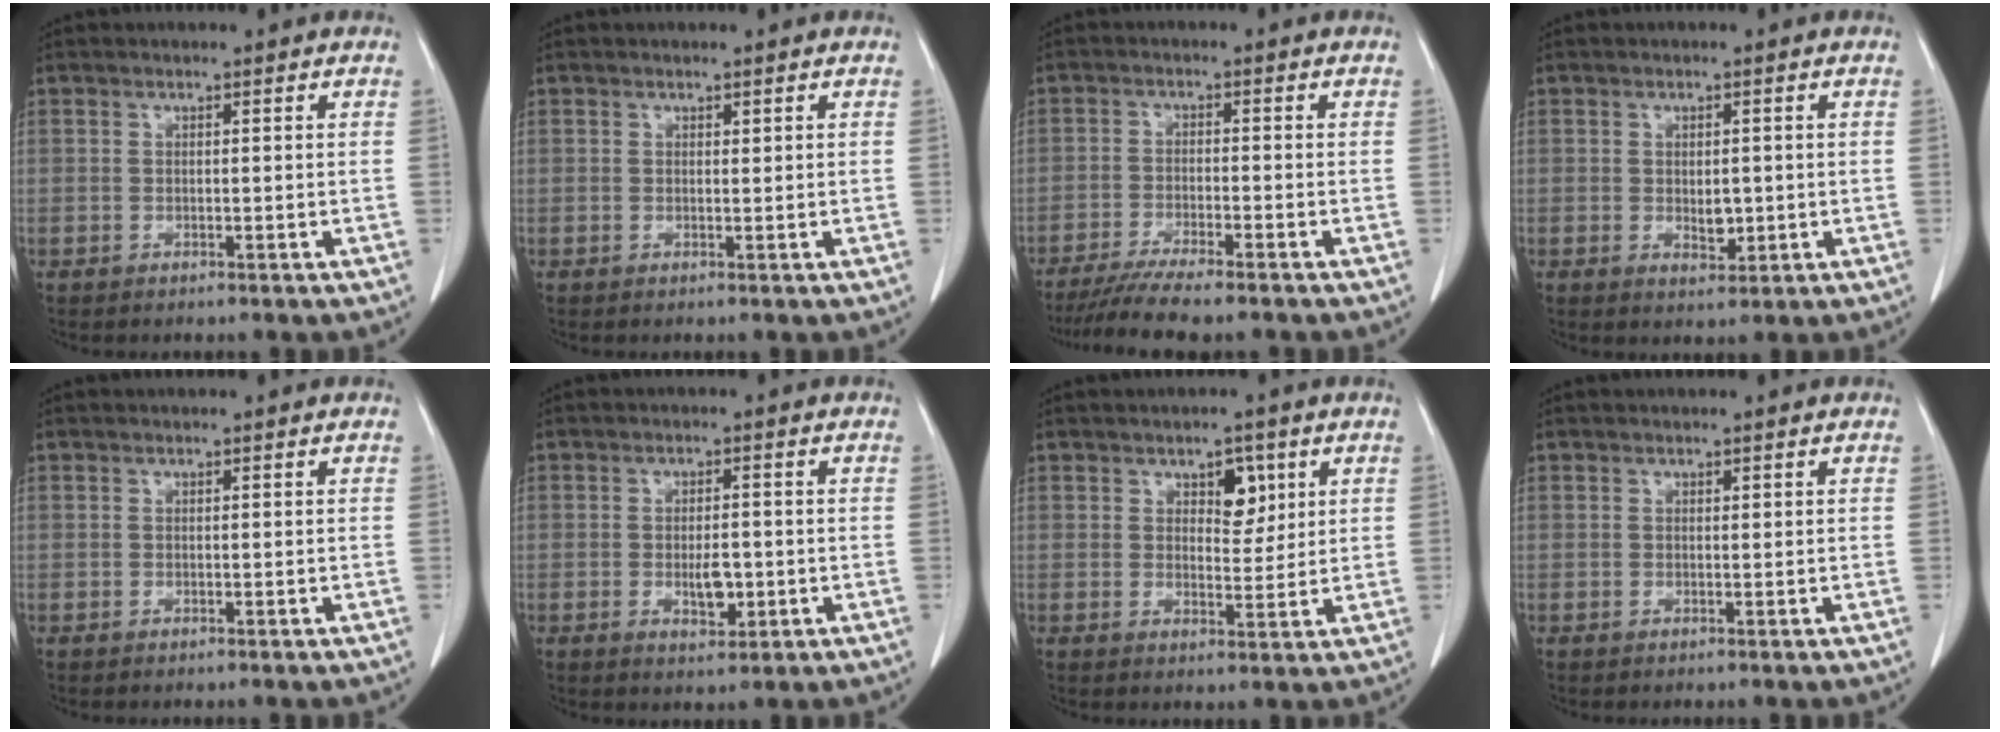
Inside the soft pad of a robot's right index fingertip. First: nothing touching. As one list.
[{"total": 0.0}, {"total": 8.0, "force": [-6.8, -0.2, 4.3], "torque": [-0.063, -0.023, -0.112]}, {"total": 2.8, "force": [-0.2, 1.5, 2.4], "torque": [-0.037, -0.004, 0.005]}, {"total": 0.0}, {"total": 4.2, "force": [-0.9, 1.8, 3.7], "torque": [-0.062, -0.003, -0.007]}, {"total": 4.2, "force": [2.0, 2.3, 2.9], "torque": [-0.038, 0.002, 0.031]}, {"total": 0.0}]